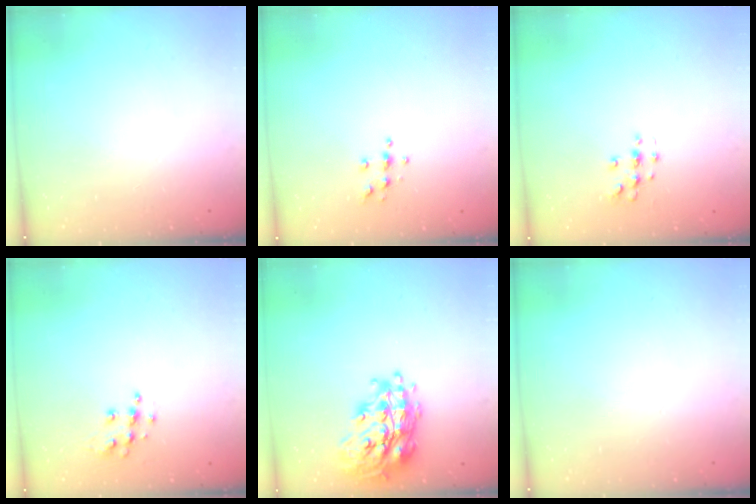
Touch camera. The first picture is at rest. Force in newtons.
{"total": 3.6, "press": 3.6, "slide": 0.4}
{"total": 3.0, "press": 3.0, "slide": 0.3}
{"total": 7.7, "press": 7.7, "slide": 0.3}
{"total": 21.0, "press": 20.9, "slide": 1.5}
{"total": 0.0}